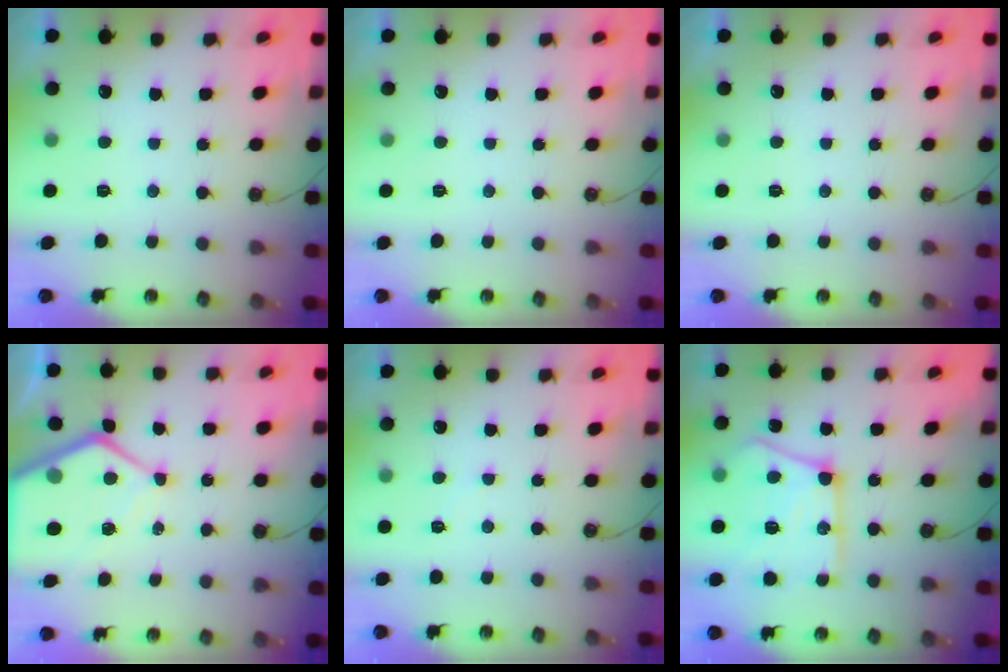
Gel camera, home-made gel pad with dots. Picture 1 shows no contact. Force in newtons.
{"total": 0.0}
{"total": 0.0}
{"total": 11.2, "press": 11.1, "slide": 1.2}
{"total": 3.0, "press": 2.9, "slide": 0.4}
{"total": 20.7, "press": 20.6, "slide": 2.2}